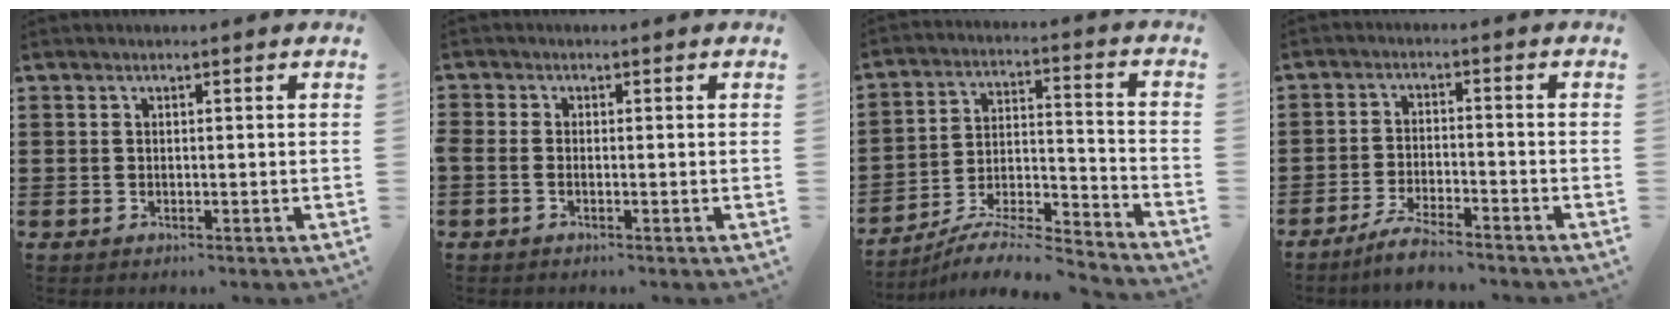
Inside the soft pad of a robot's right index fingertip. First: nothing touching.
{"total": 0.9, "force": [-0.6, 0.1, 0.6], "torque": [-0.013, -0.004, -0.010]}
{"total": 7.2, "force": [-6.5, 0.9, 2.9], "torque": [-0.049, 0.001, -0.128]}
{"total": 4.2, "force": [-3.9, 0.2, 1.5], "torque": [-0.034, 0.001, -0.077]}